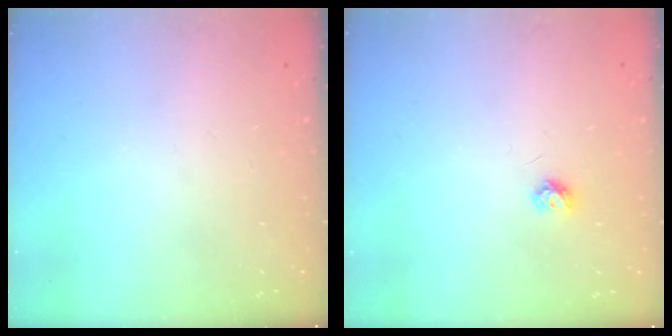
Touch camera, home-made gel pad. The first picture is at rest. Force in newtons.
{"total": 3.7, "press": 3.7, "slide": 0.5}